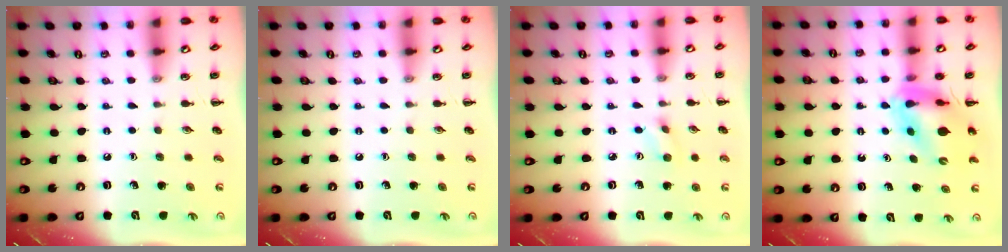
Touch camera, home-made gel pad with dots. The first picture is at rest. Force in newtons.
{"total": 0.0}
{"total": 3.1, "press": 2.9, "slide": 1.1}
{"total": 11.2, "press": 10.7, "slide": 3.4}